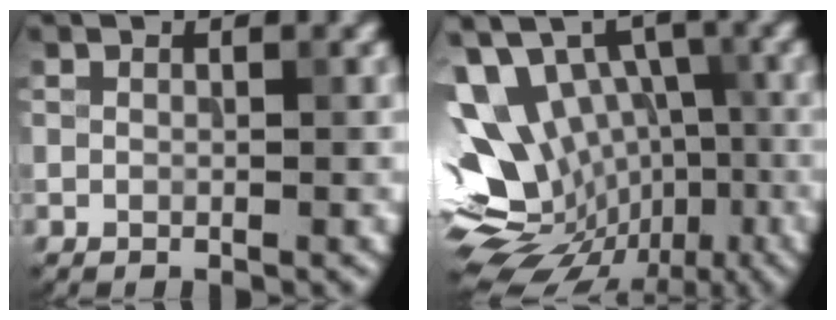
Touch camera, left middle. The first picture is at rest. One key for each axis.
{"total": 14.3, "fx": -2.7, "fy": 10.9, "fz": 8.8, "tx": -0.157, "ty": 0.006, "tz": -0.022}